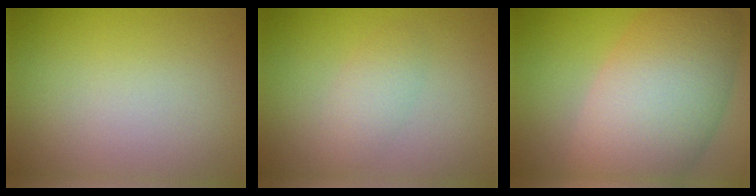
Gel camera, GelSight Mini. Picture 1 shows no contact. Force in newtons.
{"total": 2.1, "press": 2.1, "slide": 0.1}
{"total": 12.1, "press": 12.1, "slide": 0.5}